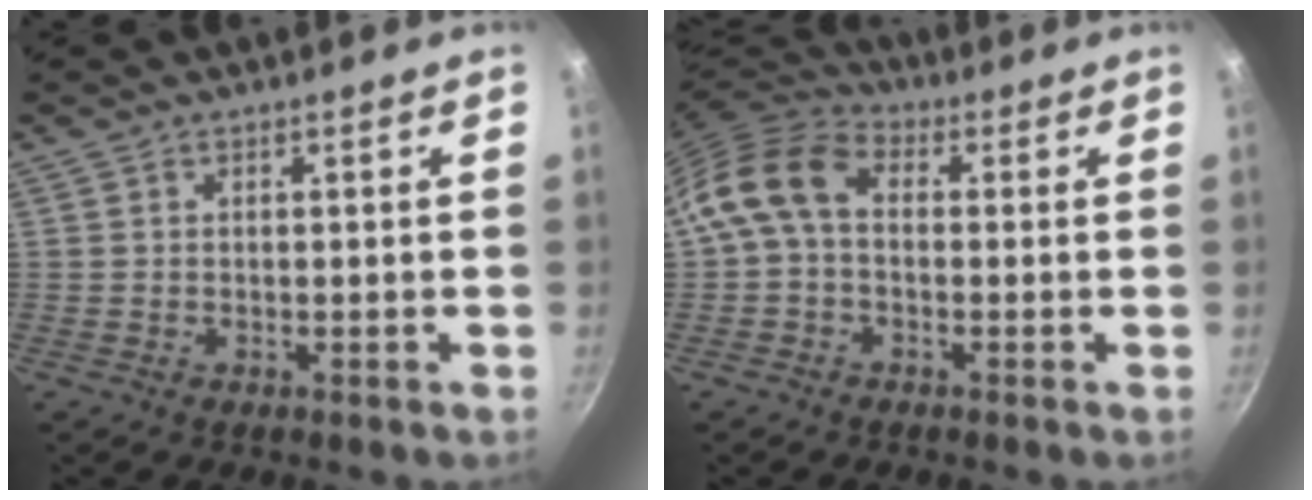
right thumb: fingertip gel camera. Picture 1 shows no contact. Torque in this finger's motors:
{"motor_torque": [-0.54, 0.78, 0.64, -0.56, 0.28]}